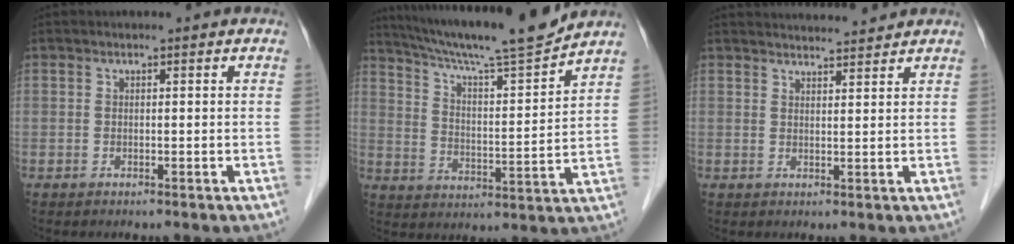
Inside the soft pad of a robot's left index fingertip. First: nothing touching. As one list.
[{"total": 16.3, "force": [14.8, -0.9, 6.8], "torque": [-0.120, -0.013, 0.232]}, {"total": 6.8, "force": [6.8, 0.2, 1.1], "torque": [-0.017, 0.017, 0.090]}]